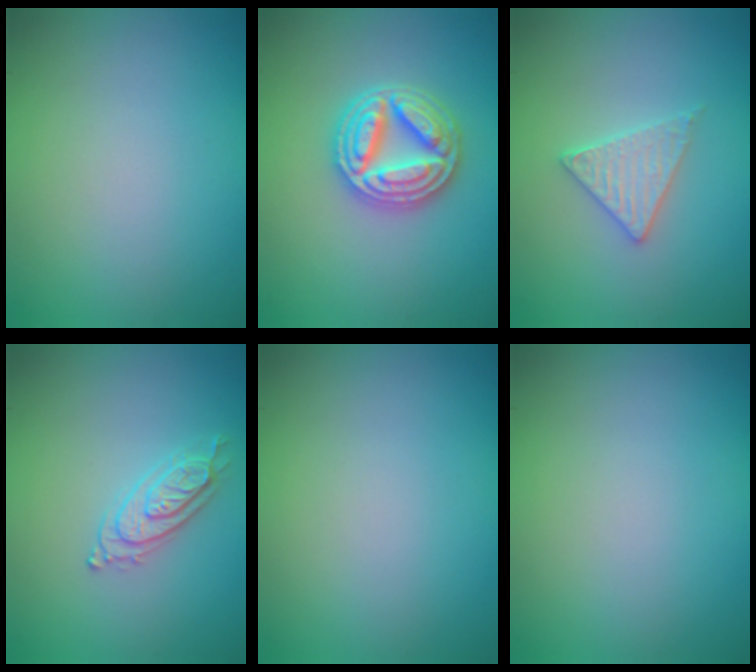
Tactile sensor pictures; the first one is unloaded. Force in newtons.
{"total": 5.1, "press": 5.0, "slide": 0.8}
{"total": 2.4, "press": 2.4, "slide": 0.3}
{"total": 2.2, "press": 2.1, "slide": 0.6}
{"total": 0.0}
{"total": 0.0}